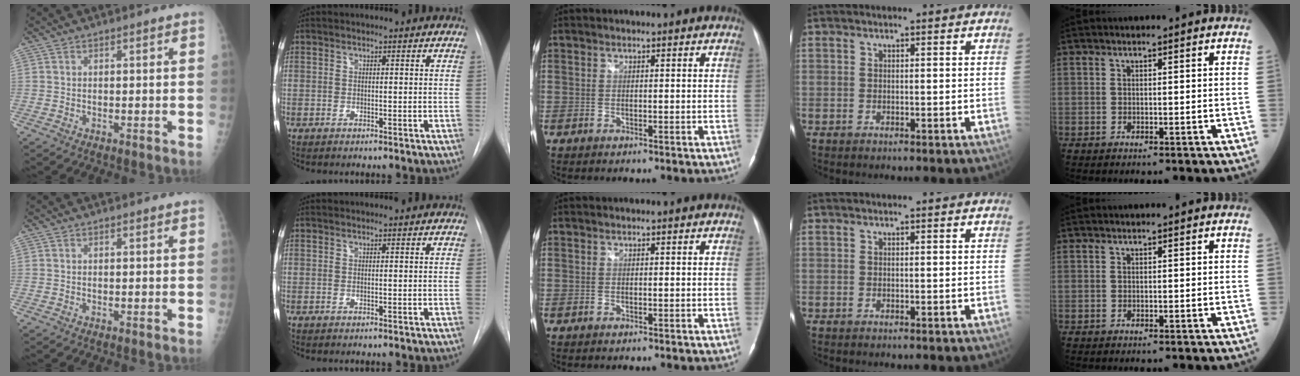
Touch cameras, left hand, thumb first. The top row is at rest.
{}